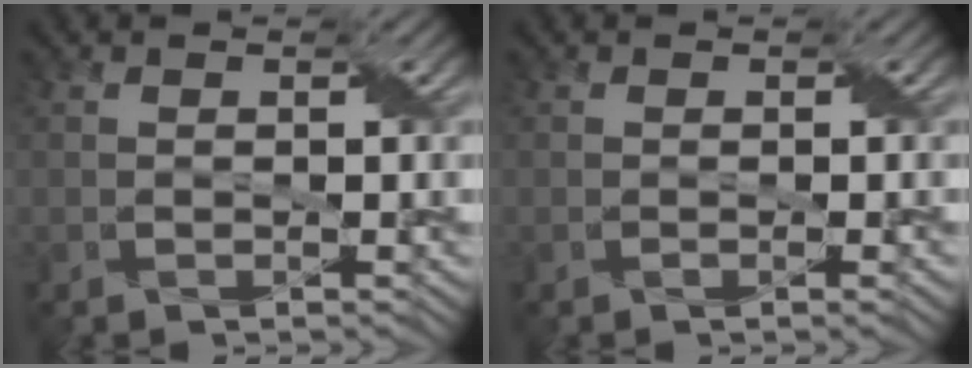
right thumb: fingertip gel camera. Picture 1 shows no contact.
{"total": 0.8, "force": [-0.2, 0.2, 0.7], "torque": [-0.010, -0.001, -0.006]}